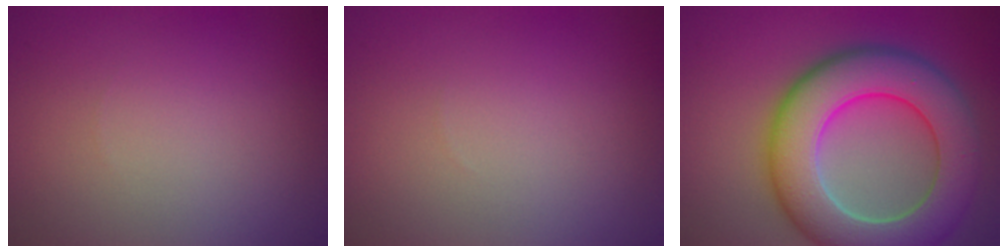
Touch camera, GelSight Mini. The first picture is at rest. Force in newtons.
{"total": 0.0}
{"total": 11.0, "press": 11.0, "slide": 0.9}